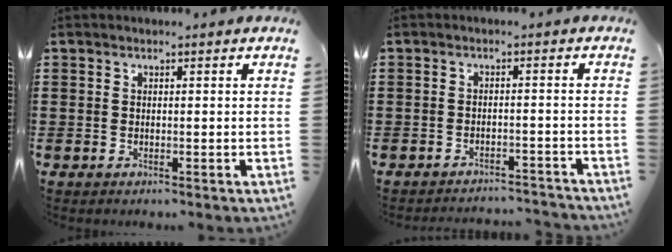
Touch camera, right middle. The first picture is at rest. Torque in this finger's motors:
{"motor_torque": [0.02, 0.00, -0.02, 0.00]}